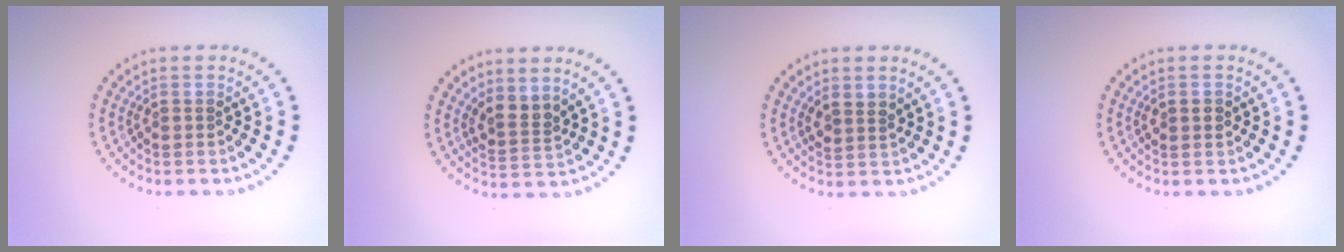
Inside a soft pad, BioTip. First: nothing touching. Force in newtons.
{"total": 2.4, "press": 1.7, "slide": 1.6}
{"total": 1.6, "press": 1.3, "slide": 0.9}
{"total": 1.5, "press": 1.5, "slide": 0.1}